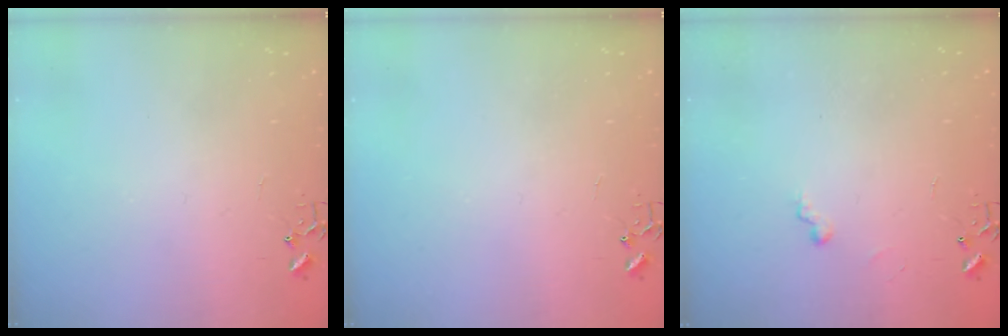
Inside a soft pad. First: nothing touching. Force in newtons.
{"total": 0.0}
{"total": 5.5, "press": 5.5, "slide": 0.5}